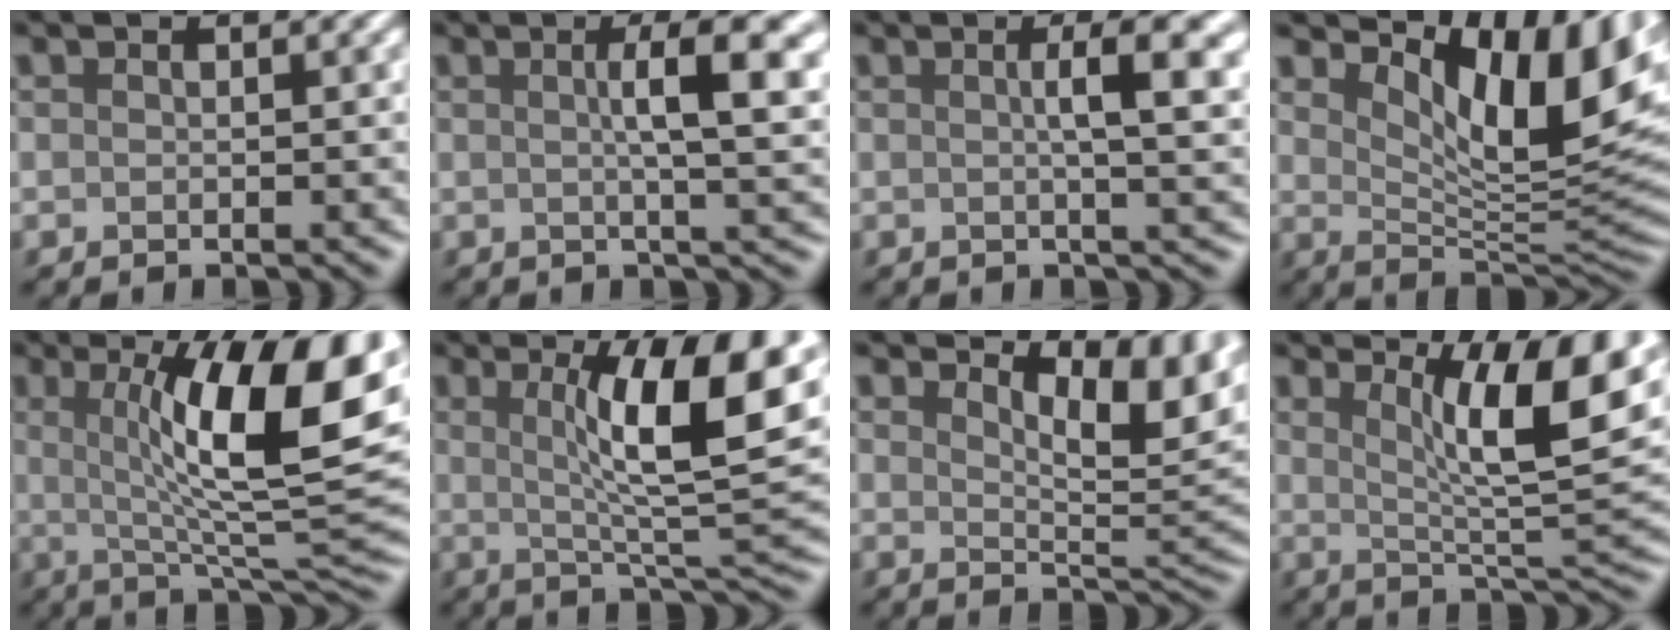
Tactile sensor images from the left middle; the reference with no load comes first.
{"total": 6.3, "force": [1.1, 1.4, 6.0], "torque": [-0.073, 0.012, 0.012]}
{"total": 5.3, "force": [0.9, 1.3, 5.1], "torque": [-0.061, 0.011, 0.009]}
{"total": 11.1, "force": [4.8, 4.2, 9.1], "torque": [-0.139, -0.005, 0.087]}
{"total": 13.5, "force": [2.8, 3.4, 12.8], "torque": [-0.171, 0.002, 0.041]}
{"total": 11.0, "force": [2.4, 2.4, 10.5], "torque": [-0.151, 0.003, 0.041]}
{"total": 6.9, "force": [4.0, 2.6, 5.1], "torque": [-0.078, -0.001, 0.062]}
{"total": 9.8, "force": [3.4, 2.3, 8.9], "torque": [-0.133, 0.000, 0.059]}